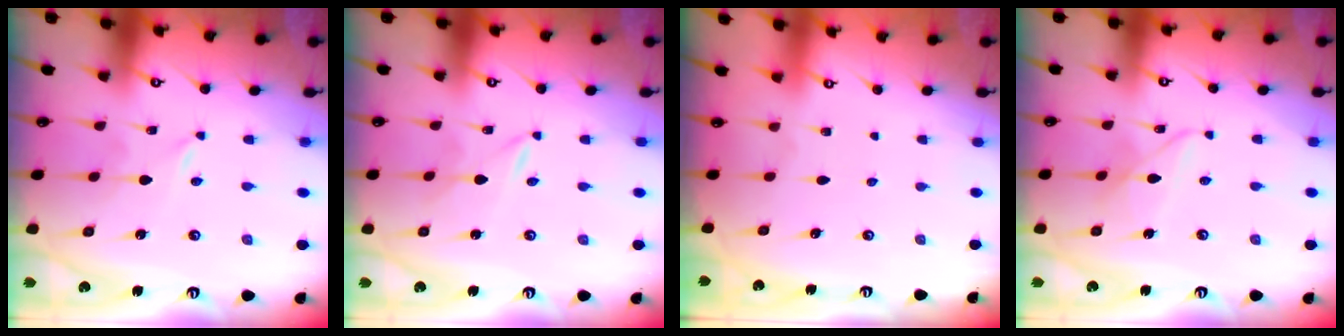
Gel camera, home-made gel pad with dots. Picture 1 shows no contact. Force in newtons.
{"total": 0.7, "press": 0.7, "slide": 0.1}
{"total": 0.0}
{"total": 7.0, "press": 7.0, "slide": 0.3}